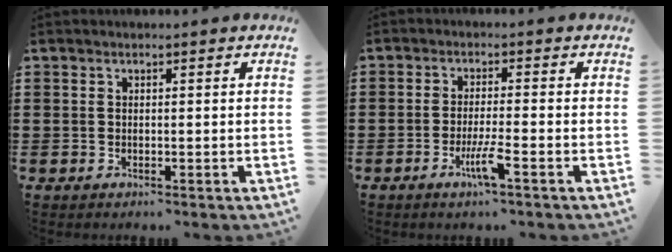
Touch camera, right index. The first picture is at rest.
{"total": 4.2, "force": [-2.3, -0.1, 3.5], "torque": [-0.071, -0.015, -0.043]}